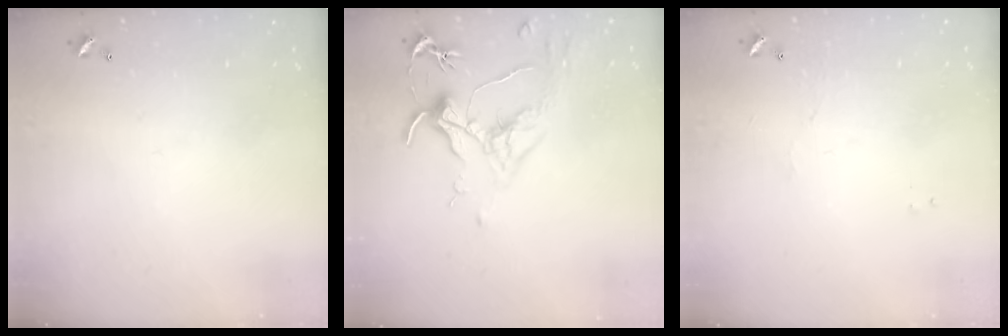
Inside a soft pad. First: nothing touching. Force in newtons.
{"total": 1.8, "press": 1.5, "slide": 0.9}
{"total": 1.2, "press": 1.1, "slide": 0.3}